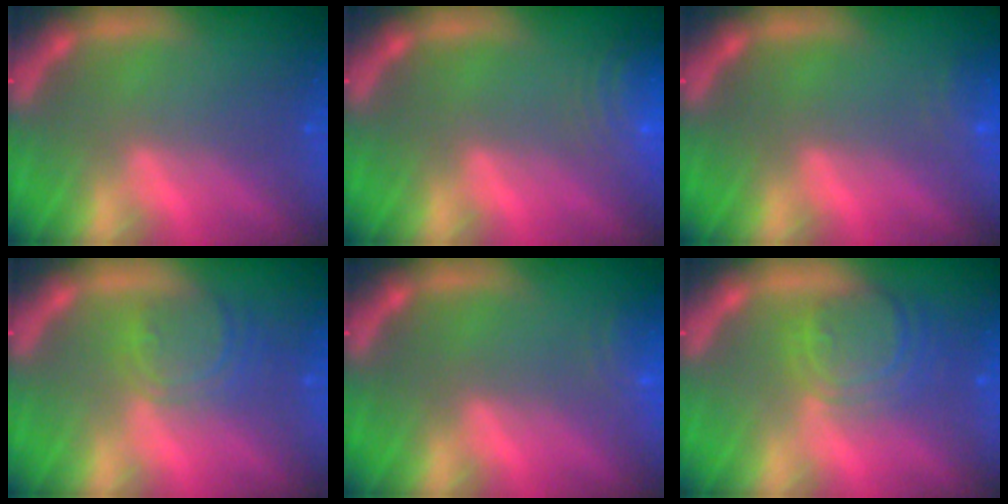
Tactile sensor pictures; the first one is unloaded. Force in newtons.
{"total": 7.0}
{"total": 1.9}
{"total": 4.0}
{"total": 2.5}
{"total": 5.6}